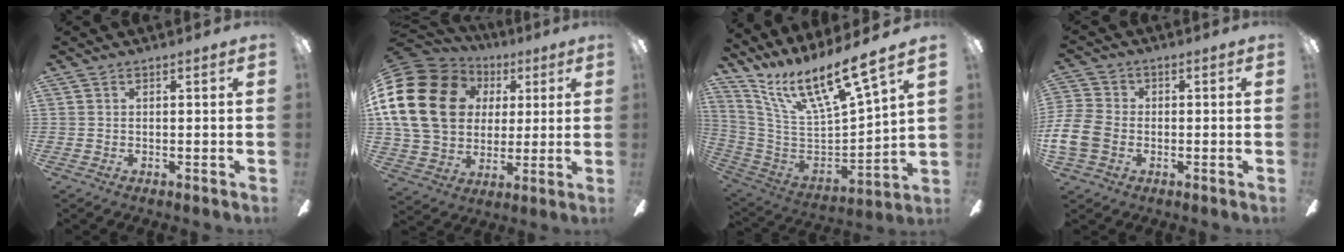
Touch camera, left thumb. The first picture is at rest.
{"total": 23.9, "force": [5.1, 19.0, 13.6], "torque": [-0.273, 0.003, 0.105]}
{"total": 17.8, "force": [12.9, 4.0, 11.5], "torque": [-0.208, -0.089, 0.216]}
{"total": 9.1, "force": [-2.1, 7.2, 5.2], "torque": [-0.124, 0.021, -0.035]}